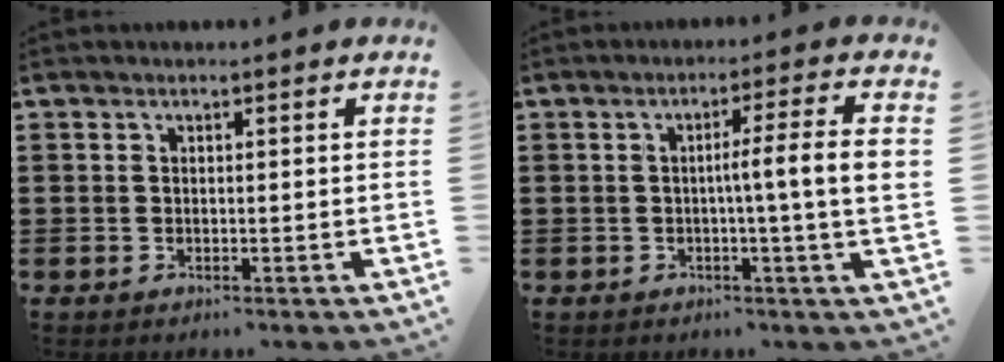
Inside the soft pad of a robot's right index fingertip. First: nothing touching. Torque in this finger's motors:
{"motor_torque": [0.99, -0.39, 0.25, 0.17]}